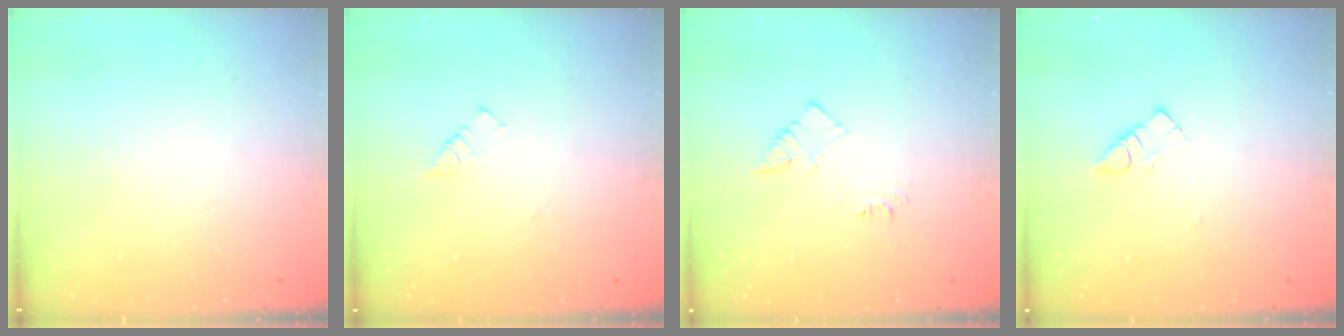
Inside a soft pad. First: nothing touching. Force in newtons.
{"total": 4.0, "press": 4.0, "slide": 0.4}
{"total": 5.5, "press": 5.4, "slide": 0.7}
{"total": 3.9, "press": 3.9, "slide": 0.5}